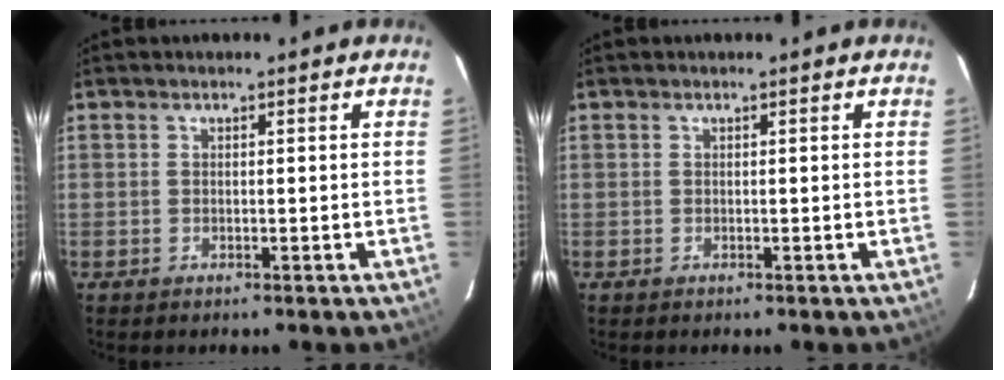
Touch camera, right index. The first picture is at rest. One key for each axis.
{"total": 0.0}